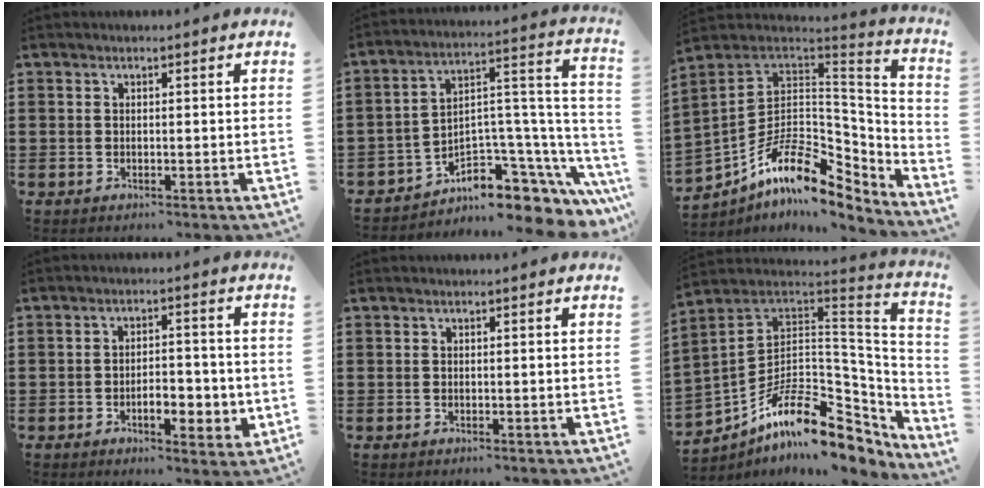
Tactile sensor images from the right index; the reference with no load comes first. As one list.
[{"total": 5.2, "force": [-2.6, 3.8, 2.4], "torque": [-0.053, -0.027, -0.045]}, {"total": 13.0, "force": [-6.2, 6.9, 9.1], "torque": [-0.170, 0.000, -0.118]}, {"total": 6.2, "force": [-1.8, 2.9, 5.1], "torque": [-0.072, 0.002, -0.035]}, {"total": 0.0}, {"total": 12.9, "force": [-7.1, 6.7, 8.5], "torque": [-0.141, -0.003, -0.133]}]